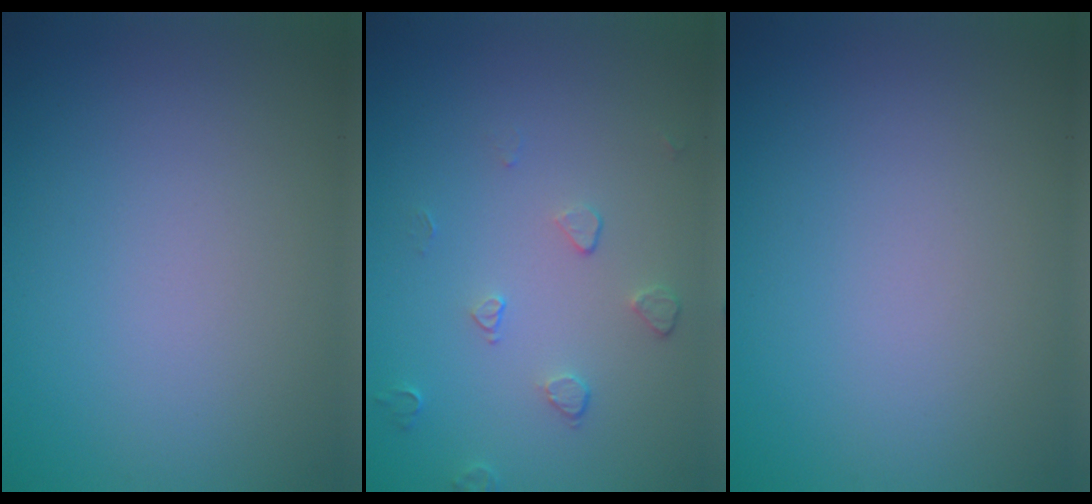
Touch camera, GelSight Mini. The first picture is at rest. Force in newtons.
{"total": 1.5, "press": 0.9, "slide": 1.1}
{"total": 0.0}